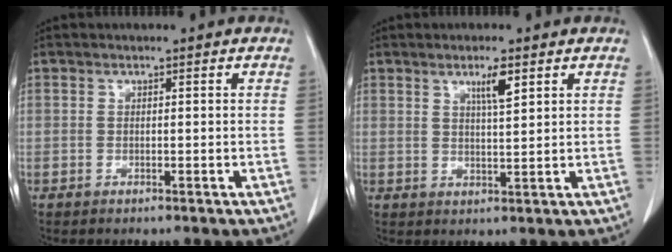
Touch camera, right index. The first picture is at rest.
{"total": 3.6, "force": [2.0, 0.3, 3.0], "torque": [-0.053, -0.004, 0.035]}